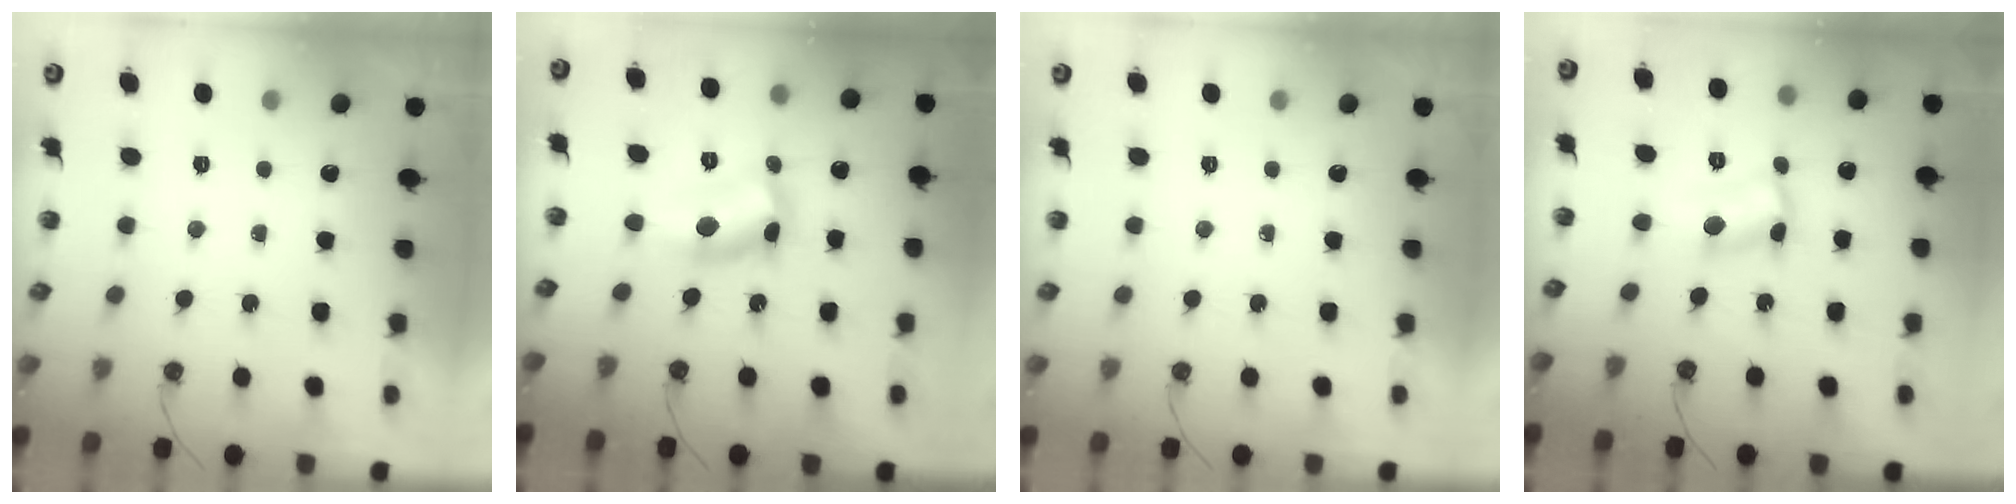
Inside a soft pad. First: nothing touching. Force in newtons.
{"total": 11.8, "press": 11.7, "slide": 0.6}
{"total": 0.0}
{"total": 6.3, "press": 6.3, "slide": 0.3}